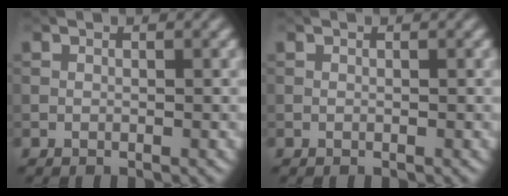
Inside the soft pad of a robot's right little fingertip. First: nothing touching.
{"total": 0.0}